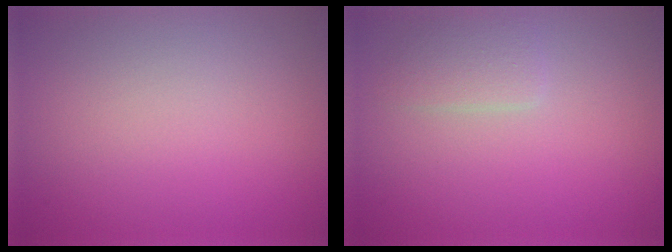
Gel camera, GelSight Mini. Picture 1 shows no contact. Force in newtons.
{"total": 1.8, "press": 1.8, "slide": 0.0}